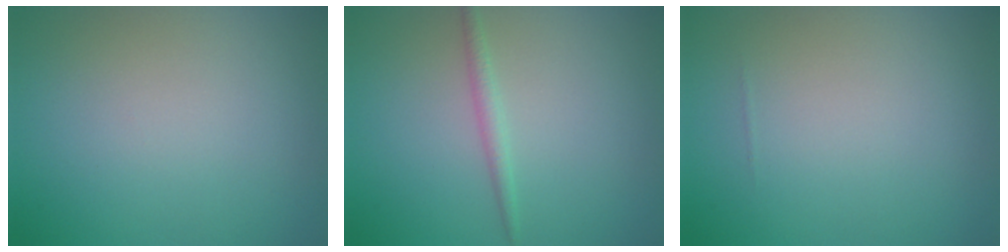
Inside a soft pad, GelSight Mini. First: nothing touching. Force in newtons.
{"total": 1.3, "press": 1.3, "slide": 0.1}
{"total": 0.0}